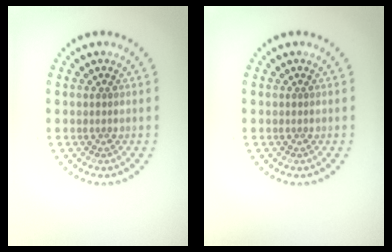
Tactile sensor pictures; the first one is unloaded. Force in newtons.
{"total": 0.0}